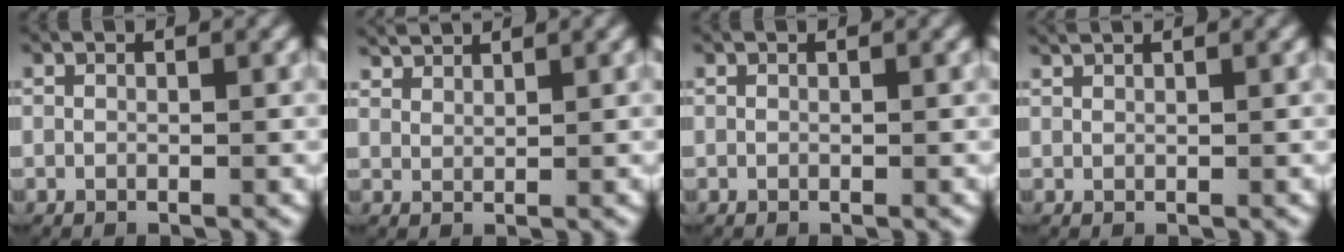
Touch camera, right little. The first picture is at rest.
{"total": 2.0, "force": [1.9, 0.5, 0.3], "torque": [-0.007, 0.000, 0.038]}
{"total": 0.0}
{"total": 0.9, "force": [0.8, 0.3, 0.5], "torque": [-0.003, 0.004, 0.012]}